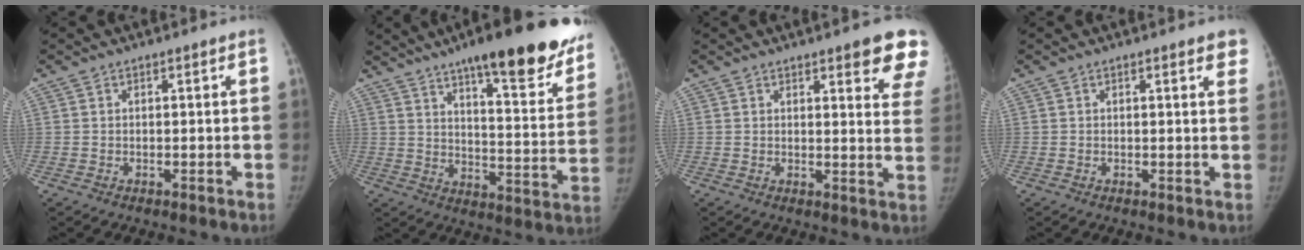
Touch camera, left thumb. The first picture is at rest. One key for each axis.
{"total": 26.7, "fx": 18.5, "fy": 6.1, "fz": 18.2, "tx": -0.218, "ty": -0.073, "tz": 0.251}
{"total": 11.5, "fx": 7.8, "fy": 2.7, "fz": 7.9, "tx": -0.064, "ty": -0.037, "tz": 0.079}
{"total": 4.2, "fx": 2.8, "fy": 1.0, "fz": 3.0, "tx": -0.014, "ty": -0.004, "tz": 0.024}